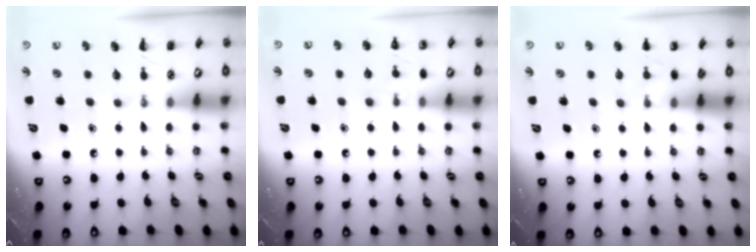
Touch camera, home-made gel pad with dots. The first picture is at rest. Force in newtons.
{"total": 6.8, "press": 6.4, "slide": 2.1}
{"total": 4.5, "press": 4.2, "slide": 1.5}